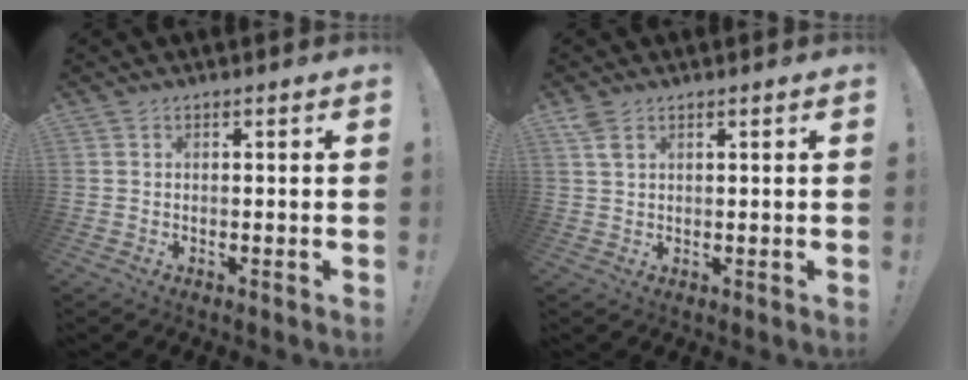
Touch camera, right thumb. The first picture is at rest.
{"total": 3.2, "force": [1.9, 1.6, 2.1], "torque": [-0.038, -0.006, 0.035]}